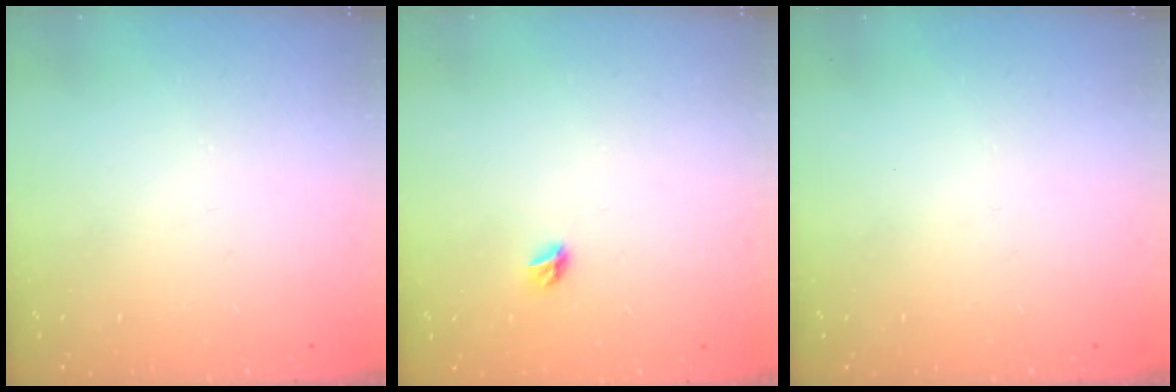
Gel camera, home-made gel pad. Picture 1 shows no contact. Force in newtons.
{"total": 5.1, "press": 5.1, "slide": 0.5}
{"total": 0.0}